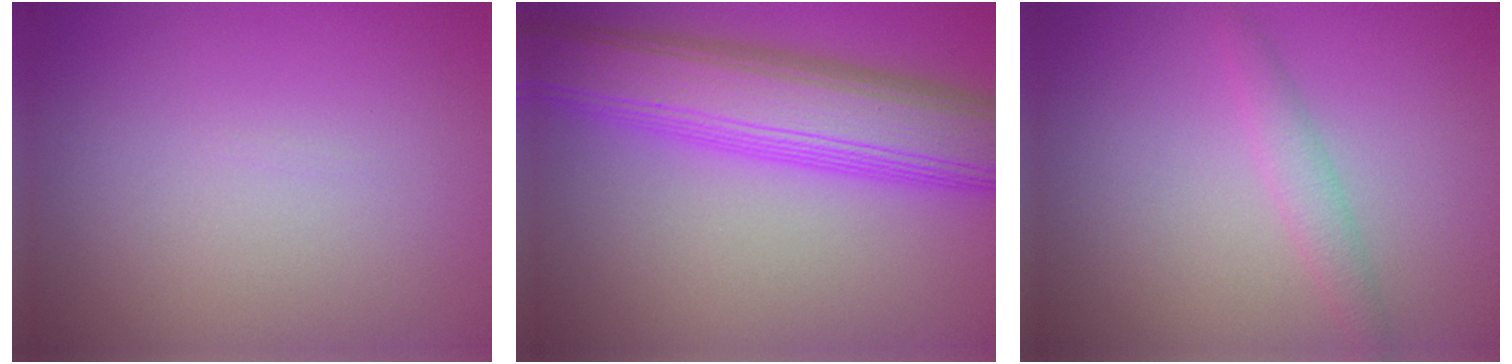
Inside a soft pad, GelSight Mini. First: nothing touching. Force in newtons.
{"total": 9.2, "press": 9.2, "slide": 0.1}
{"total": 1.7, "press": 1.7, "slide": 0.1}